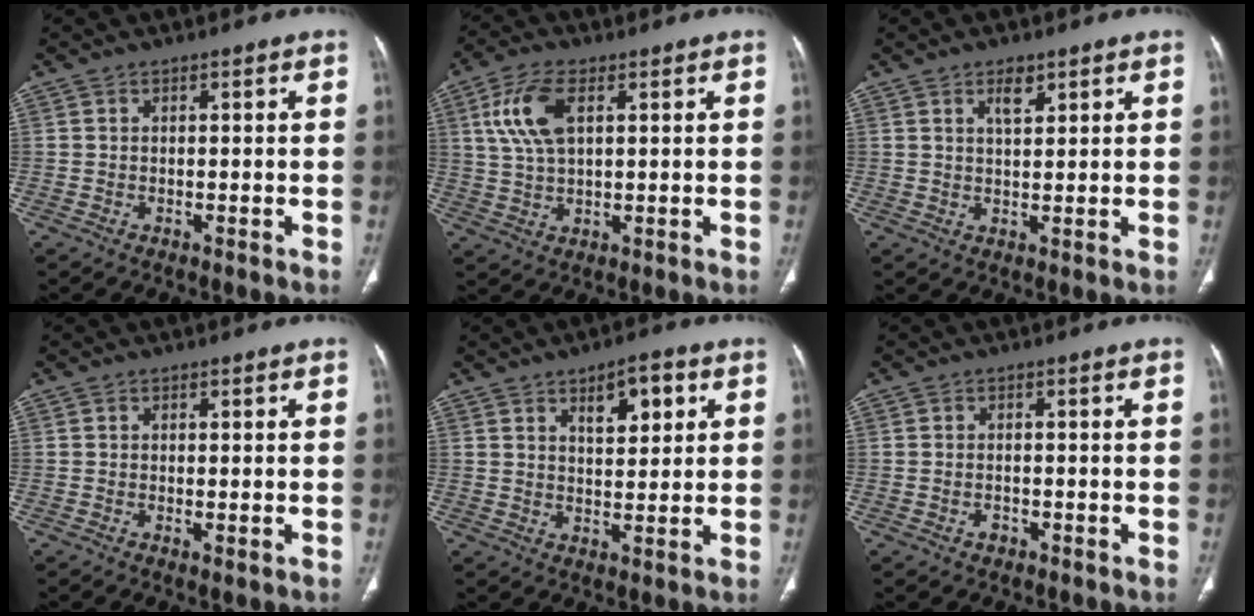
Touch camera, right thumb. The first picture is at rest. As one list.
[{"total": 9.3, "force": [3.0, 4.7, 7.4], "torque": [-0.158, 0.003, 0.061]}, {"total": 3.5, "force": [2.0, 1.5, 2.5], "torque": [-0.034, -0.013, 0.037]}, {"total": 1.1, "force": [-0.2, 0.4, 1.0], "torque": [-0.020, -0.005, -0.002]}, {"total": 7.1, "force": [3.3, 3.2, 5.4], "torque": [-0.062, -0.017, 0.050]}, {"total": 1.5, "force": [-0.7, 1.1, 0.8], "torque": [-0.013, 0.008, -0.009]}]